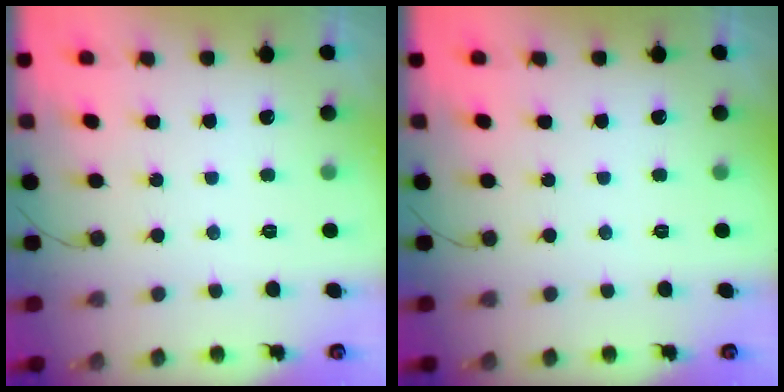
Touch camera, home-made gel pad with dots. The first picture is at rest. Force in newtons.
{"total": 0.0}